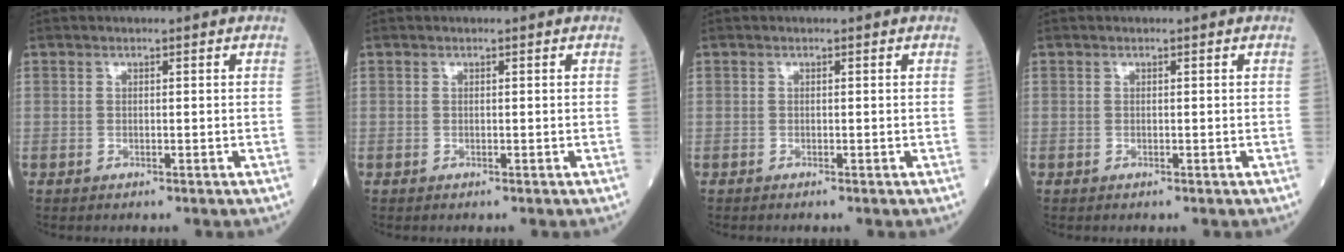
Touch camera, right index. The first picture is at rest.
{"total": 0.0}
{"total": 0.0}
{"total": 0.0}